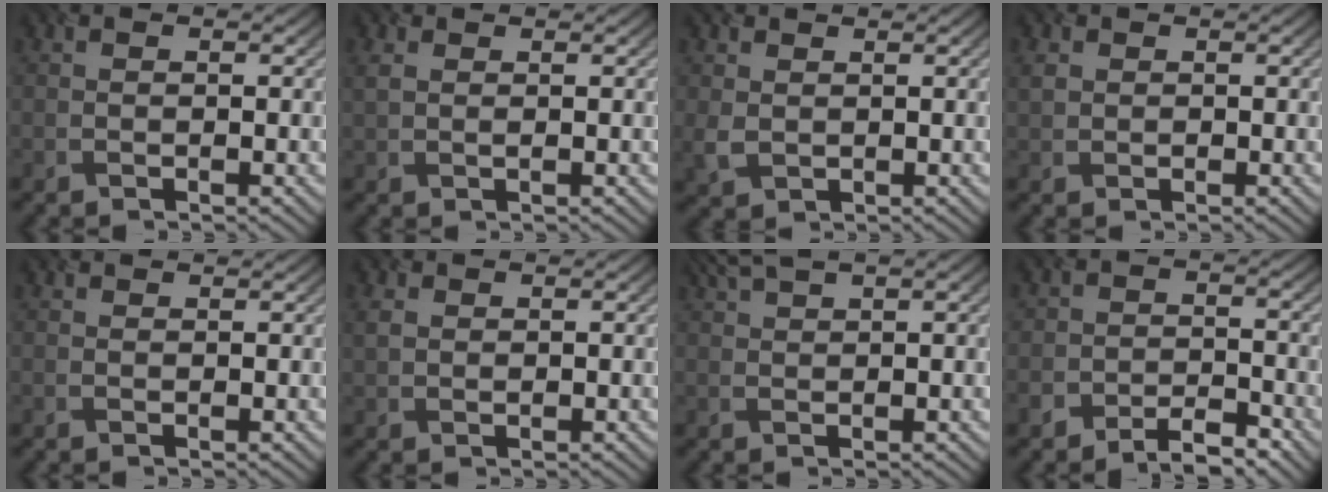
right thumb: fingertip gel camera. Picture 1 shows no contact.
{"total": 1.3, "force": [1.1, 0.3, 0.6], "torque": [-0.031, 0.002, 0.019]}
{"total": 2.1, "force": [0.8, 1.7, 0.9], "torque": [-0.033, -0.007, 0.018]}
{"total": 1.3, "force": [0.8, 1.0, 0.1], "torque": [-0.014, -0.002, 0.013]}
{"total": 0.8, "force": [0.7, -0.2, -0.3], "torque": [0.001, -0.003, 0.010]}
{"total": 1.5, "force": [1.2, 0.8, 0.5], "torque": [-0.028, 0.001, 0.022]}
{"total": 4.3, "force": [2.9, 0.6, 3.1], "torque": [-0.074, 0.016, 0.060]}
{"total": 3.7, "force": [-3.1, 1.7, 1.2], "torque": [-0.014, 0.001, -0.062]}